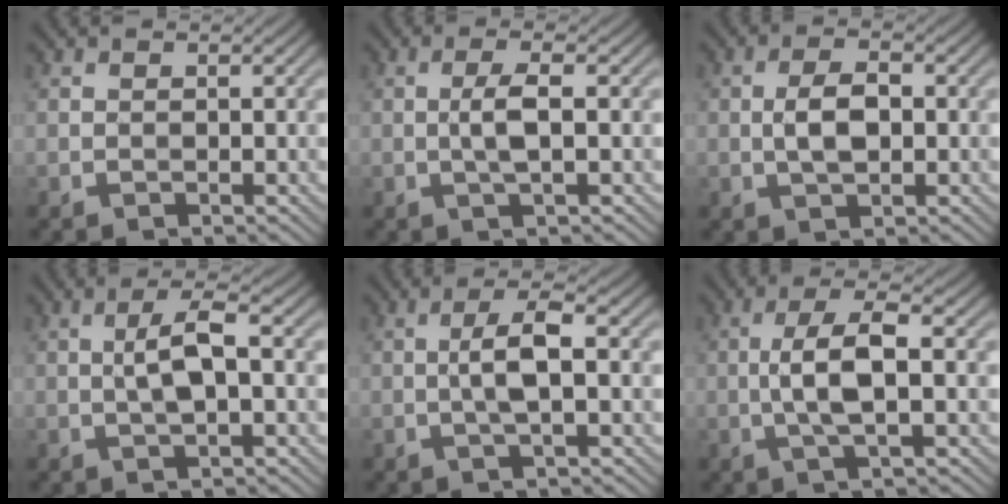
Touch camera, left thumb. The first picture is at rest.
{"total": 3.2, "force": [-0.2, 0.5, 3.2], "torque": [-0.063, 0.005, -0.006]}
{"total": 4.2, "force": [-0.2, 2.1, 3.6], "torque": [-0.075, 0.003, -0.004]}
{"total": 4.3, "force": [0.0, 1.1, 4.1], "torque": [-0.082, 0.011, -0.002]}
{"total": 4.2, "force": [-0.3, 0.7, 4.1], "torque": [-0.078, 0.009, -0.011]}
{"total": 5.8, "force": [-0.4, 1.5, 5.6], "torque": [-0.114, 0.010, -0.015]}